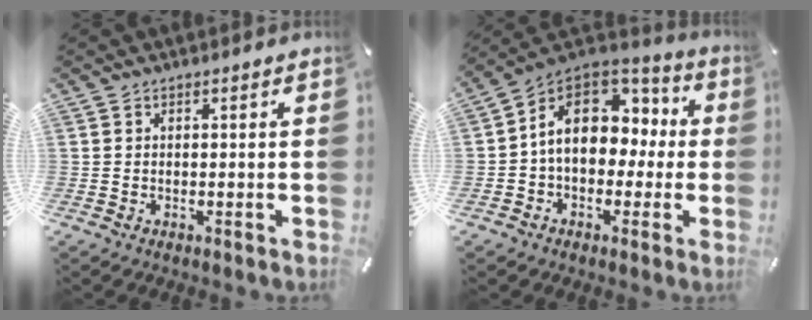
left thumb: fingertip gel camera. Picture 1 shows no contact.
{"total": 13.8, "force": [1.9, 10.7, 8.4], "torque": [-0.148, -0.004, 0.040]}